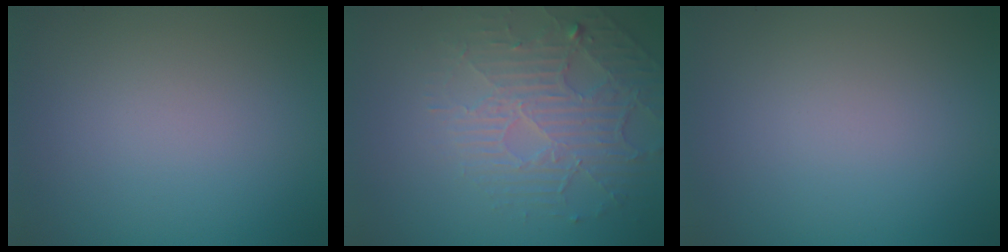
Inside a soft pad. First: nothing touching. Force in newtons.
{"total": 4.6, "press": 3.5, "slide": 3.1}
{"total": 0.0}